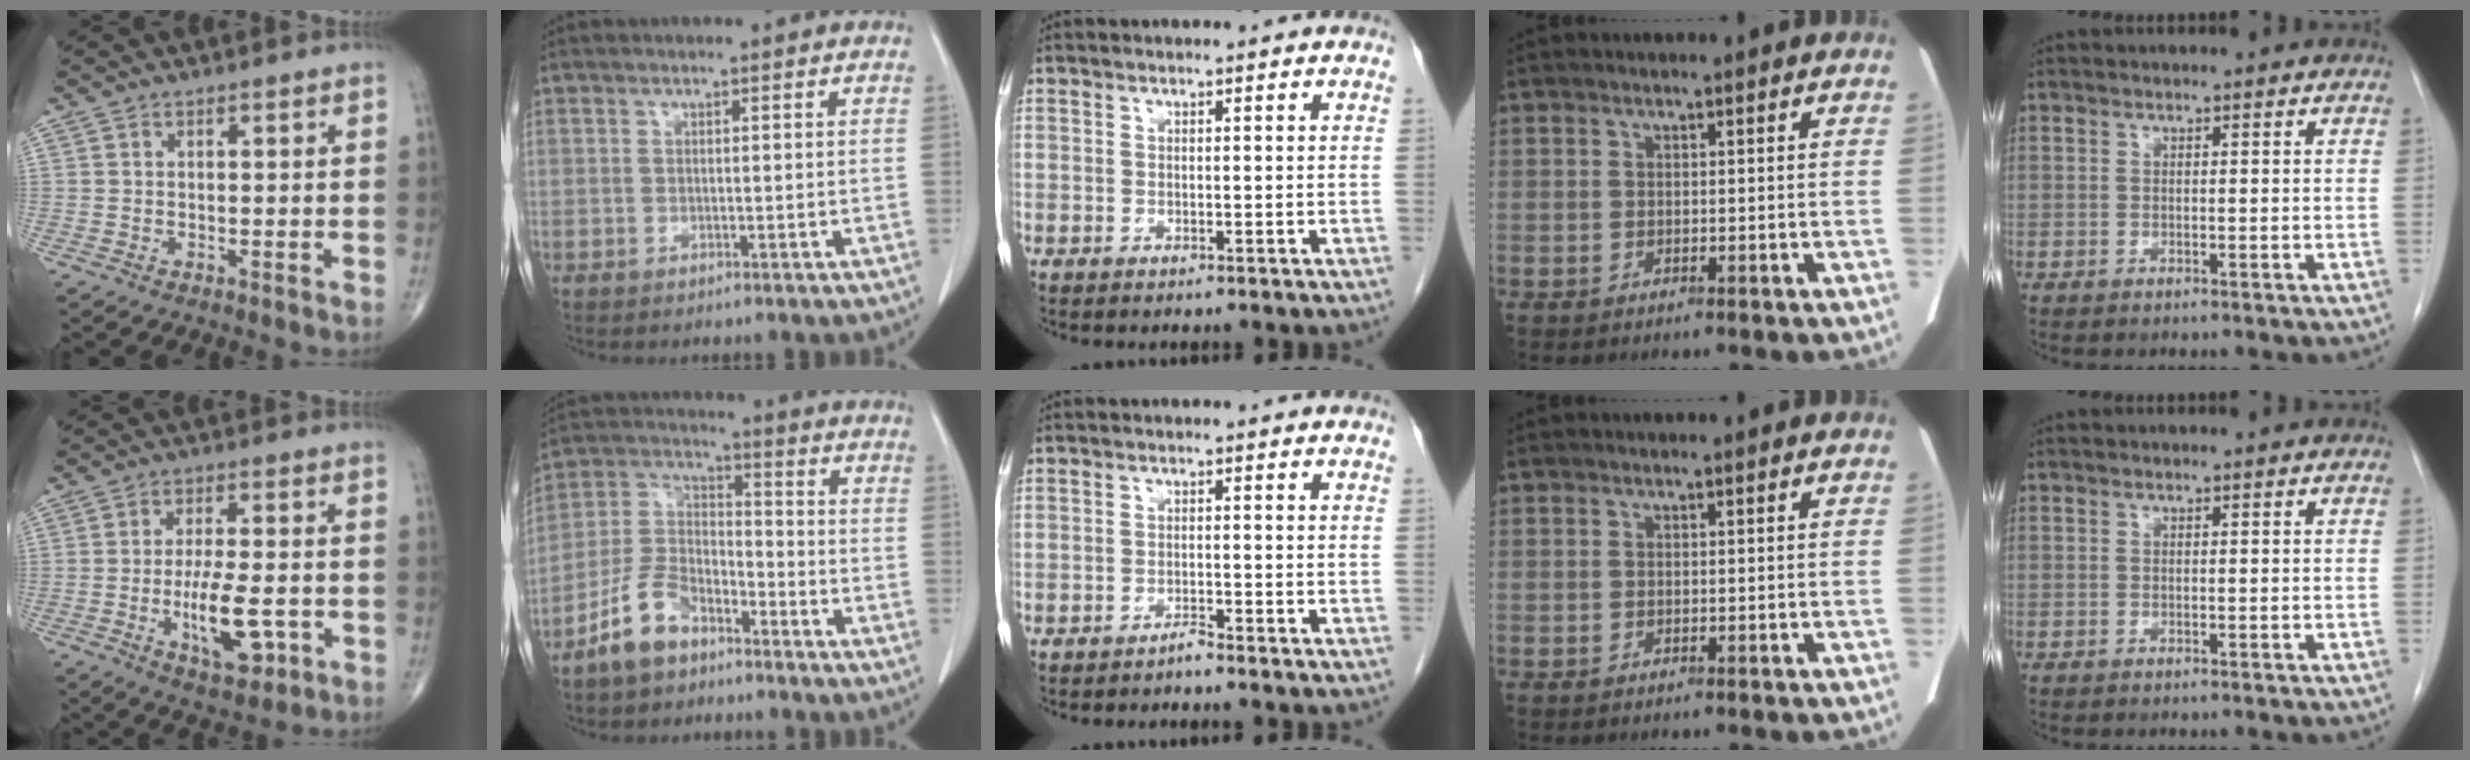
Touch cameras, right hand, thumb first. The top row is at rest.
{"thumb": {"total": 10.6, "force": [-3.0, 4.0, 9.4], "torque": [-0.156, 0.004, -0.044]}, "index": {"total": 9.5, "force": [-6.6, 4.9, 4.7], "torque": [-0.109, 0.007, -0.130]}, "middle": {"total": 1.2, "force": [-1.2, -0.1, 0.3], "torque": [-0.003, 0.001, -0.020]}}